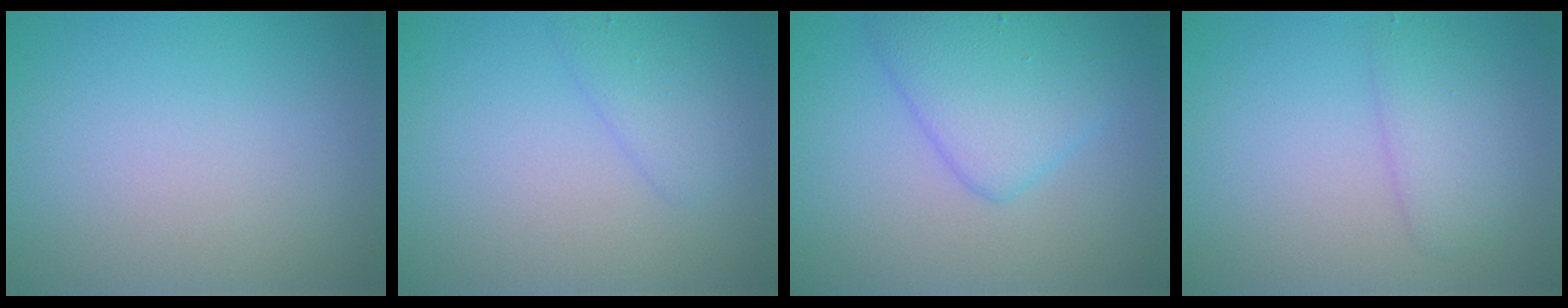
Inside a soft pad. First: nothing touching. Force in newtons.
{"total": 1.9, "press": 1.9, "slide": 0.1}
{"total": 4.5, "press": 4.5, "slide": 0.2}
{"total": 2.7, "press": 2.7, "slide": 0.1}